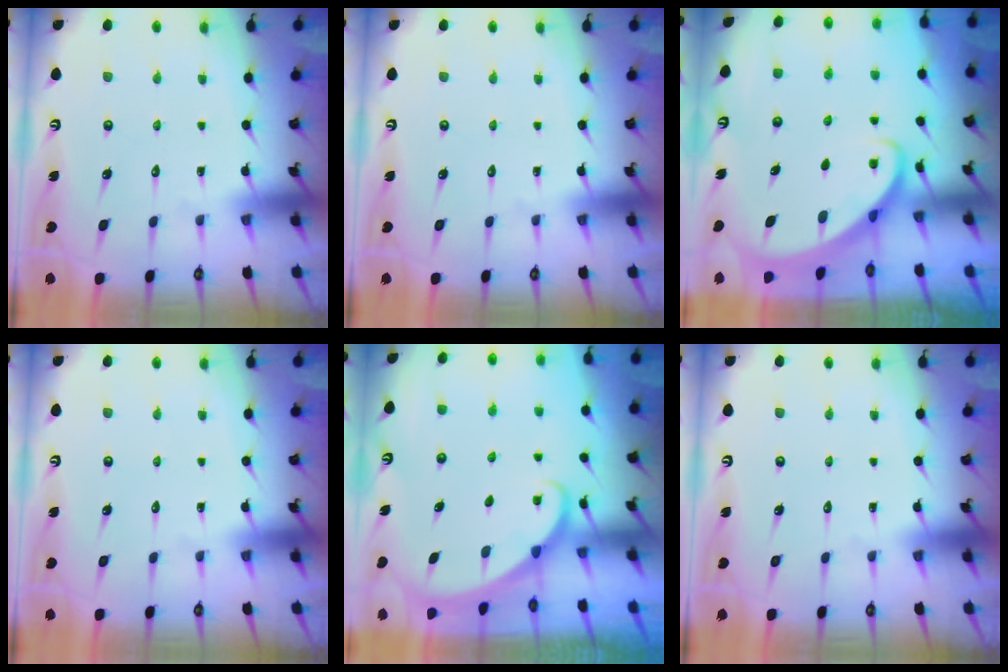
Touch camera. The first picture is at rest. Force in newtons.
{"total": 0.0}
{"total": 2.3, "press": 2.3, "slide": 0.3}
{"total": 0.0}
{"total": 1.6, "press": 1.6, "slide": 0.1}
{"total": 0.0}